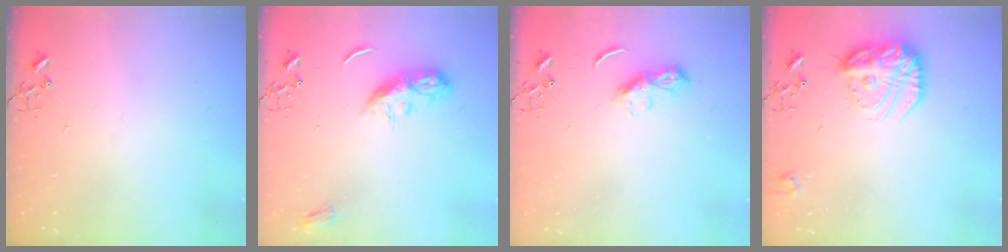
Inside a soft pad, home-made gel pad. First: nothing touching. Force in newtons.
{"total": 9.0, "press": 9.0, "slide": 0.2}
{"total": 6.7, "press": 6.7, "slide": 0.6}
{"total": 18.0, "press": 18.0, "slide": 1.3}